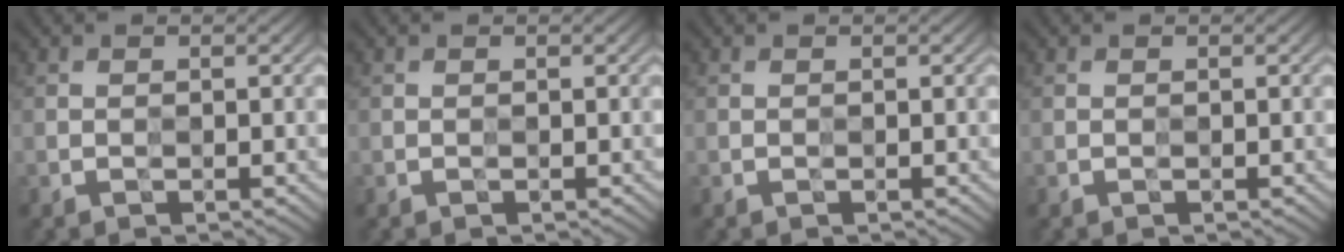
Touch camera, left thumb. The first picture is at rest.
{"total": 0.0}
{"total": 0.0}
{"total": 0.0}